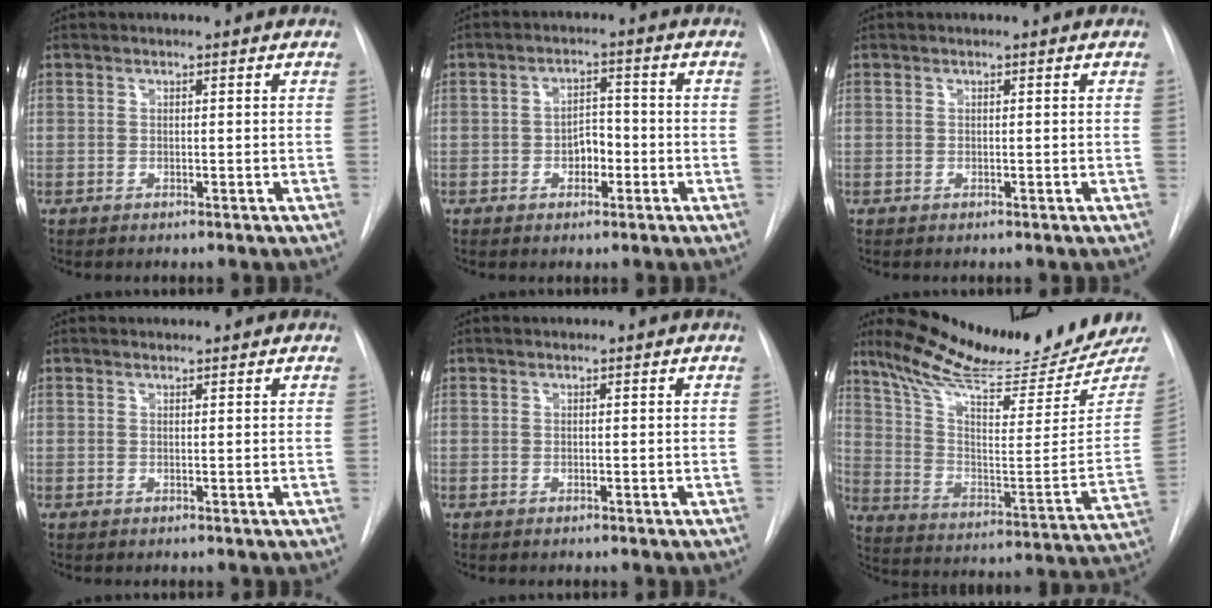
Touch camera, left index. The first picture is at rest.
{"total": 3.7, "force": [-1.6, 2.3, 2.5], "torque": [-0.035, 0.008, -0.025]}
{"total": 0.0}
{"total": 0.8, "force": [0.7, 0.2, 0.0], "torque": [-0.007, 0.007, 0.012]}
{"total": 0.0}
{"total": 23.8, "force": [21.5, 1.7, 10.0], "torque": [-0.165, -0.079, 0.315]}